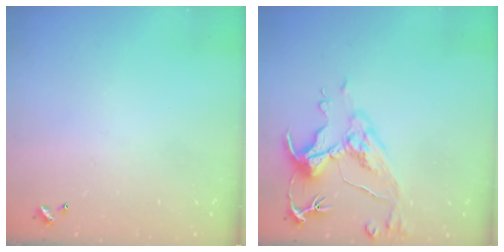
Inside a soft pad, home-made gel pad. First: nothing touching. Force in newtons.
{"total": 6.9, "press": 6.8, "slide": 1.5}